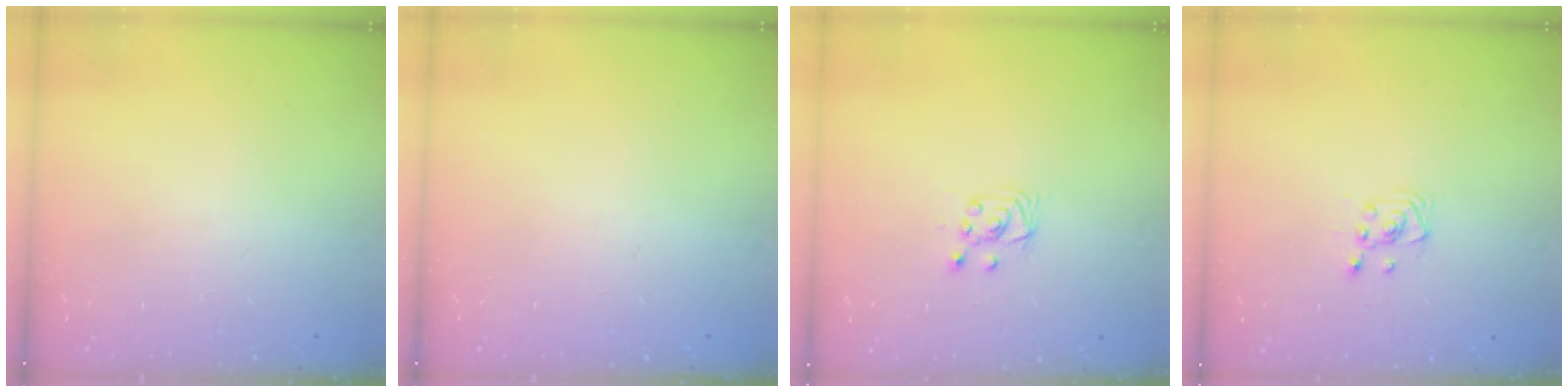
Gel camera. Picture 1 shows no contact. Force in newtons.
{"total": 0.0}
{"total": 4.0, "press": 4.0, "slide": 0.4}
{"total": 2.2, "press": 2.2, "slide": 0.3}